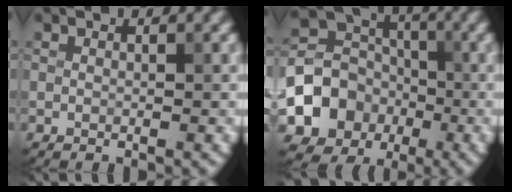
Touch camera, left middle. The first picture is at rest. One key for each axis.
{"total": 7.4, "fx": -2.4, "fy": 6.4, "fz": 2.8, "tx": -0.037, "ty": 0.002, "tz": -0.058}